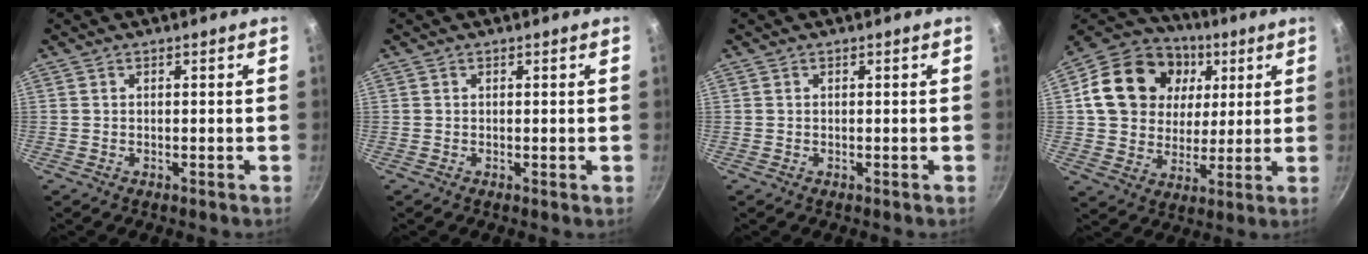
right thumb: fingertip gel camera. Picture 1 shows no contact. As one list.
[{"total": 0.0}, {"total": 0.0}, {"total": 20.4, "force": [5.5, 16.4, 10.9], "torque": [-0.175, 0.007, 0.089]}]